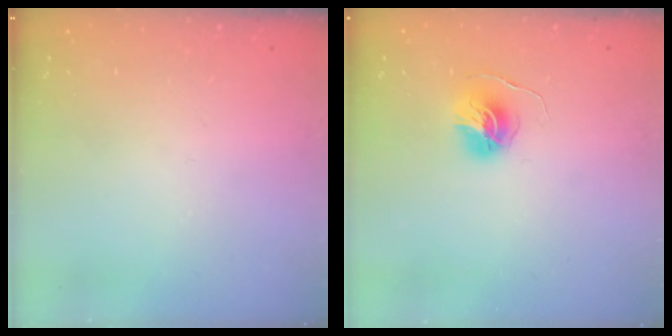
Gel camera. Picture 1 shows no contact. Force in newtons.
{"total": 6.0, "press": 6.0, "slide": 0.6}